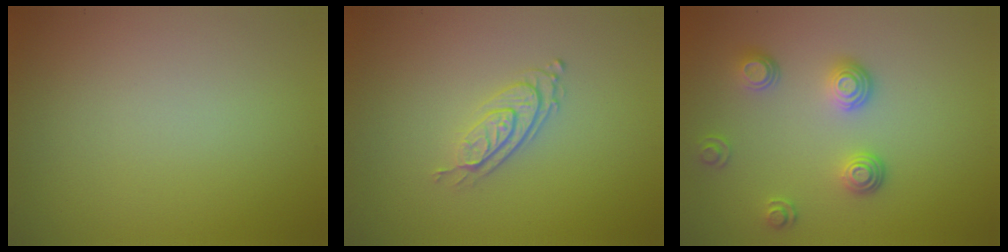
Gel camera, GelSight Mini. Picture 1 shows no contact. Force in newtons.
{"total": 2.8, "press": 2.0, "slide": 2.1}
{"total": 3.1, "press": 2.6, "slide": 1.8}